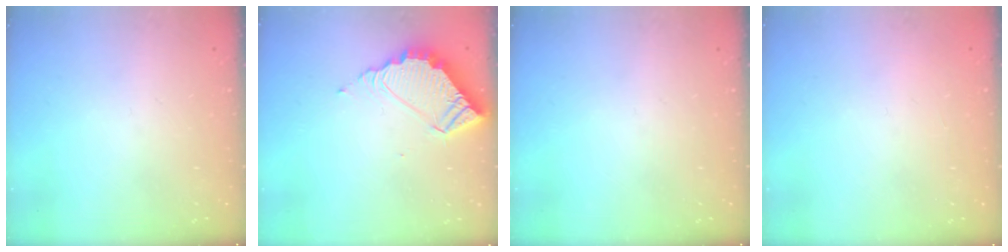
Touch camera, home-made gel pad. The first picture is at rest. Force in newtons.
{"total": 5.9, "press": 5.9, "slide": 0.3}
{"total": 0.0}
{"total": 2.1, "press": 2.1, "slide": 0.1}